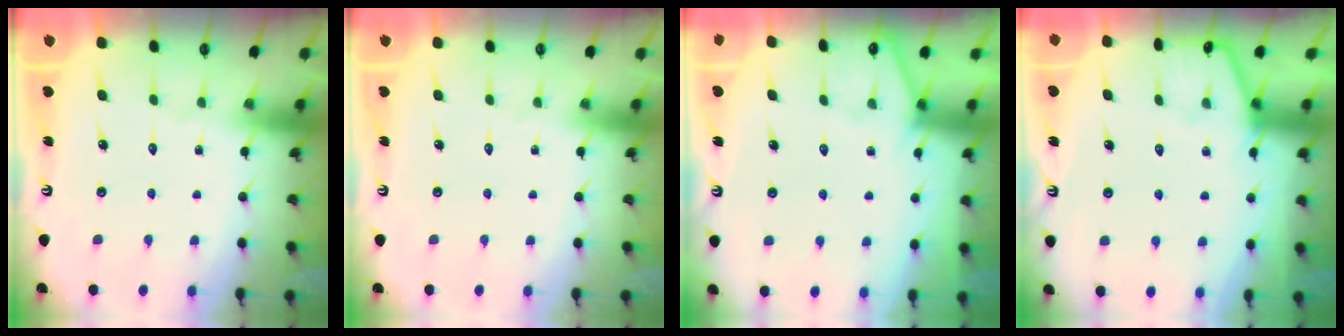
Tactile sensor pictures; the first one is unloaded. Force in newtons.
{"total": 0.0}
{"total": 2.9, "press": 2.9, "slide": 0.3}
{"total": 3.2, "press": 3.1, "slide": 0.4}